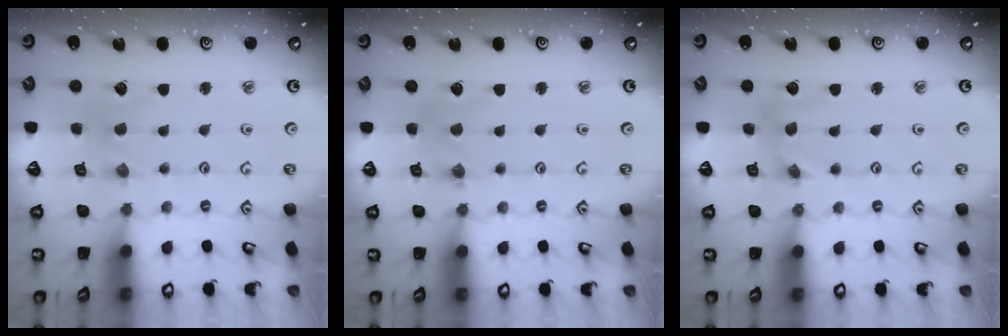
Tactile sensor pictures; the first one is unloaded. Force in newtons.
{"total": 1.4, "press": 1.4, "slide": 0.2}
{"total": 0.8, "press": 0.8, "slide": 0.1}